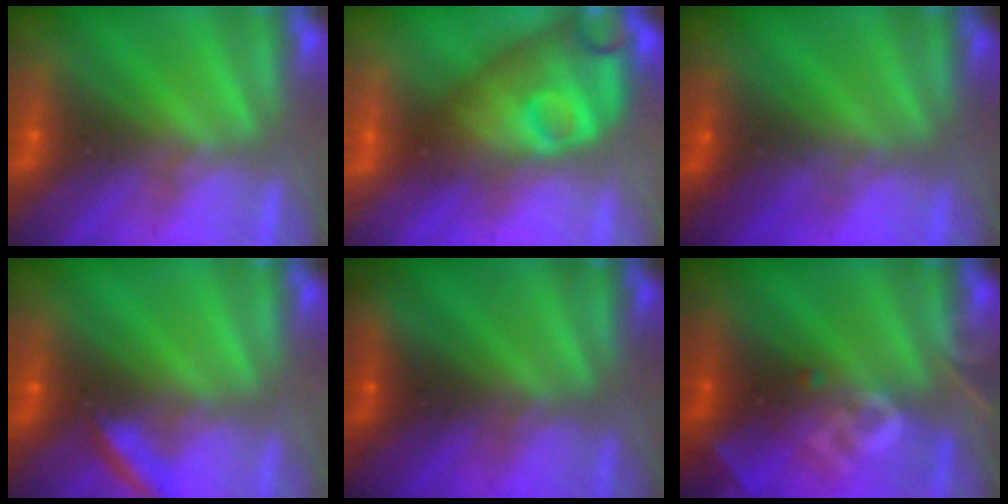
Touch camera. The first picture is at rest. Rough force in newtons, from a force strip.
{"total": 4.5}
{"total": 2.2}
{"total": 2.1}
{"total": 1.7}
{"total": 2.6}